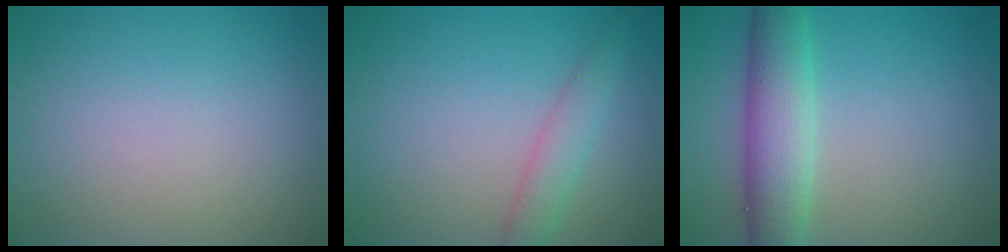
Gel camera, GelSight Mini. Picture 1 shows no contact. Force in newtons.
{"total": 2.4, "press": 2.4, "slide": 0.1}
{"total": 5.7, "press": 5.7, "slide": 0.2}